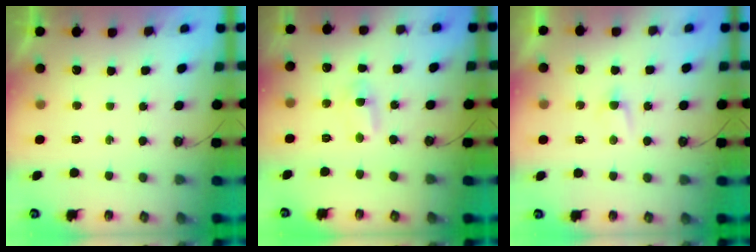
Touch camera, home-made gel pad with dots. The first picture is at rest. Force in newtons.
{"total": 1.5, "press": 1.3, "slide": 0.7}
{"total": 2.5, "press": 2.5, "slide": 0.4}